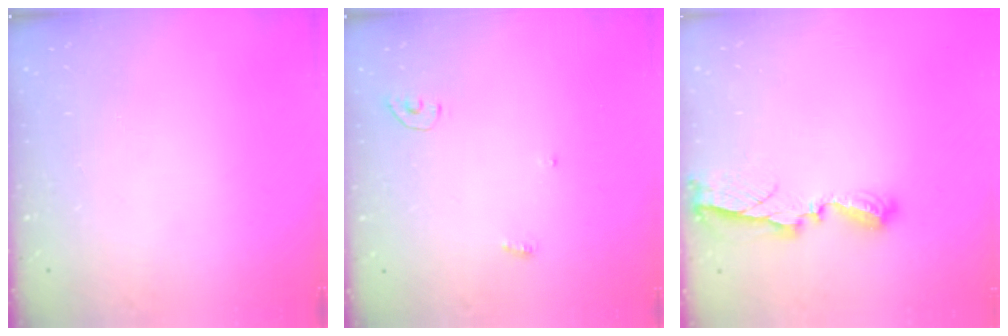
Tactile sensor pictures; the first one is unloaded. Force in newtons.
{"total": 3.6, "press": 3.5, "slide": 0.4}
{"total": 6.7, "press": 6.7, "slide": 0.2}